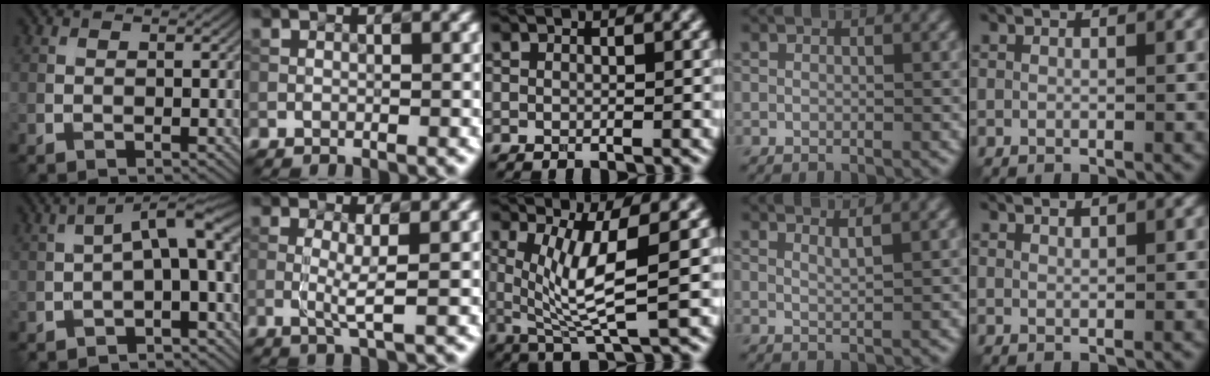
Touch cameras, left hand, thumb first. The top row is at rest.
{"thumb": {"total": 5.4, "force": [-0.5, 1.5, 5.1], "torque": [-0.076, 0.015, -0.013]}, "index": {"total": 2.1, "force": [0.3, 0.2, 2.1], "torque": [-0.047, -0.009, 0.002]}, "middle": {"total": 5.9, "force": [0.7, 1.3, 5.7], "torque": [-0.111, -0.010, 0.023]}, "ring": {"total": 1.6, "force": [1.2, 0.4, 1.0], "torque": [-0.007, 0.001, 0.013]}, "little": {"total": 0.6, "force": [0.5, 0.0, 0.3], "torque": [-0.003, 0.002, 0.007]}}